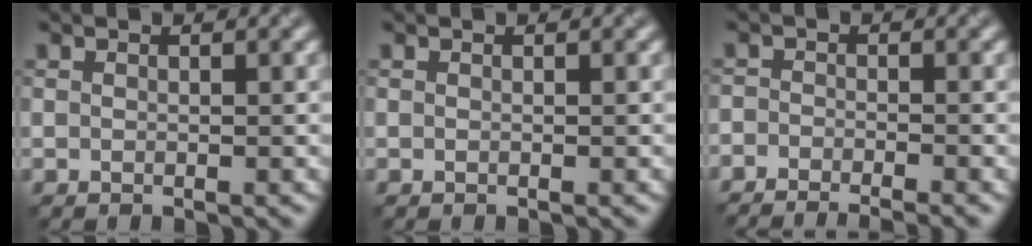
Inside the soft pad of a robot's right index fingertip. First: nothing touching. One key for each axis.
{"total": 0.0}
{"total": 4.2, "fx": -3.8, "fy": 0.6, "fz": 1.7, "tx": -0.029, "ty": -0.010, "tz": -0.051}